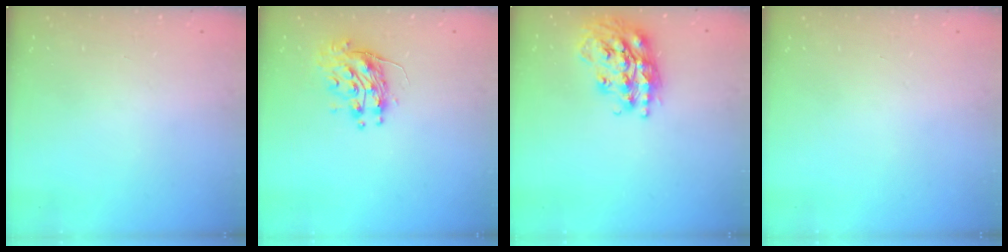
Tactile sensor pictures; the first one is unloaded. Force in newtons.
{"total": 10.9, "press": 10.8, "slide": 0.8}
{"total": 19.2, "press": 19.1, "slide": 1.6}
{"total": 0.0}